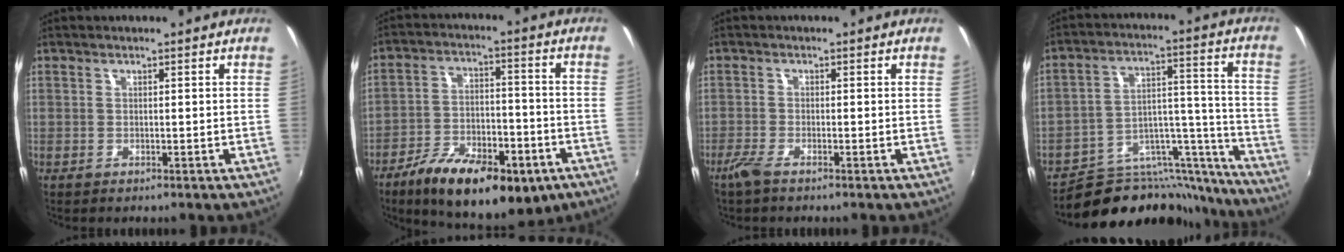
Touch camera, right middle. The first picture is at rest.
{"total": 20.5, "force": [-12.3, 8.6, 14.0], "torque": [-0.251, -0.025, -0.183]}
{"total": 2.6, "force": [-2.0, 0.3, 1.6], "torque": [-0.045, -0.006, -0.042]}
{"total": 19.1, "force": [-16.9, 7.6, 4.5], "torque": [-0.053, 0.065, -0.242]}